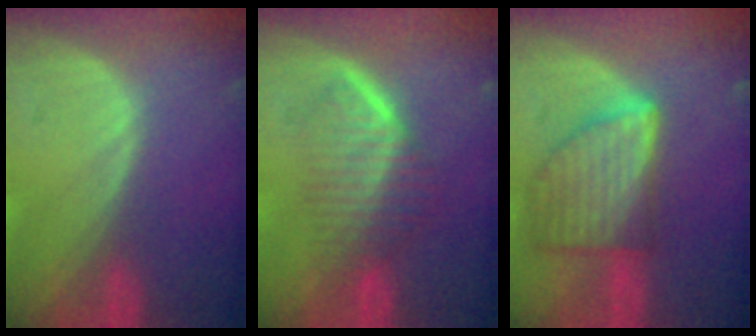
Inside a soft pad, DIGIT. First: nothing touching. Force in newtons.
{"total": 6.8, "press": 5.9, "slide": 3.4}
{"total": 8.1, "press": 8.1, "slide": 0.3}